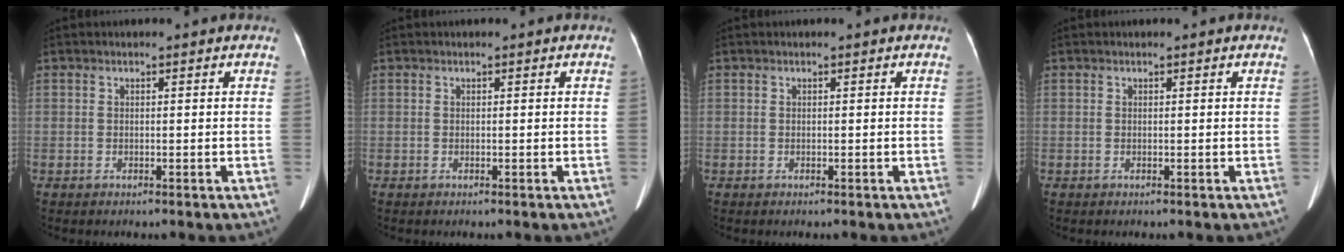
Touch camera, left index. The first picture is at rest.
{"total": 0.0}
{"total": 0.0}
{"total": 0.0}